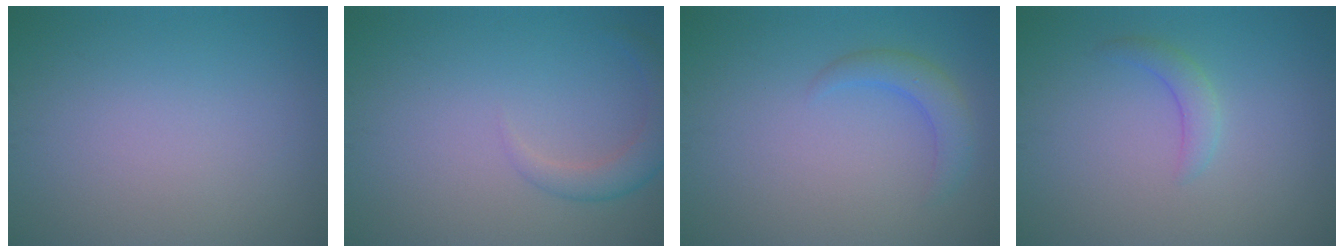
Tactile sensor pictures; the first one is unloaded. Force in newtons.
{"total": 2.6, "press": 2.5, "slide": 0.2}
{"total": 2.4, "press": 2.4, "slide": 0.1}
{"total": 1.8, "press": 1.8, "slide": 0.1}